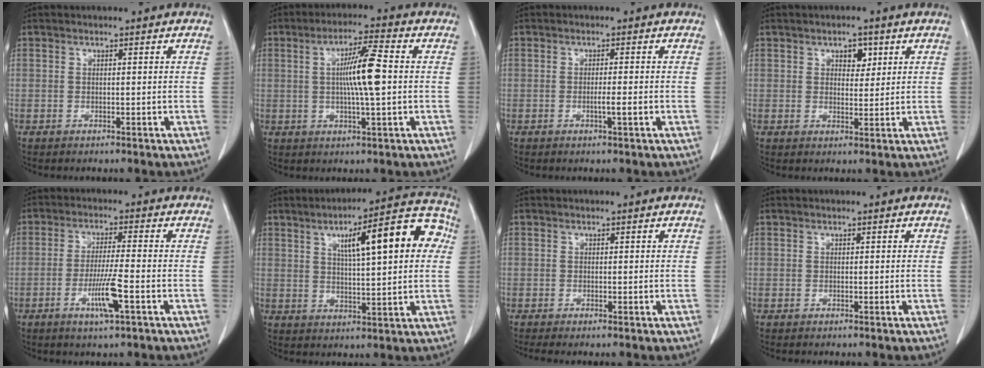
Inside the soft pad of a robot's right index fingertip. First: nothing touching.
{"total": 8.1, "force": [0.6, 0.1, 8.1], "torque": [-0.139, 0.003, 0.008]}
{"total": 1.9, "force": [-0.5, -0.3, 1.8], "torque": [-0.029, -0.001, -0.006]}
{"total": 3.1, "force": [1.5, 1.8, 2.0], "torque": [-0.026, 0.002, 0.023]}
{"total": 6.5, "force": [-2.5, -0.2, 6.0], "torque": [-0.110, -0.011, -0.045]}
{"total": 14.8, "force": [4.2, 2.9, 13.9], "torque": [-0.191, 0.032, 0.058]}
{"total": 0.9, "force": [-0.4, 0.2, 0.8], "torque": [-0.018, -0.003, -0.010]}
{"total": 0.0}